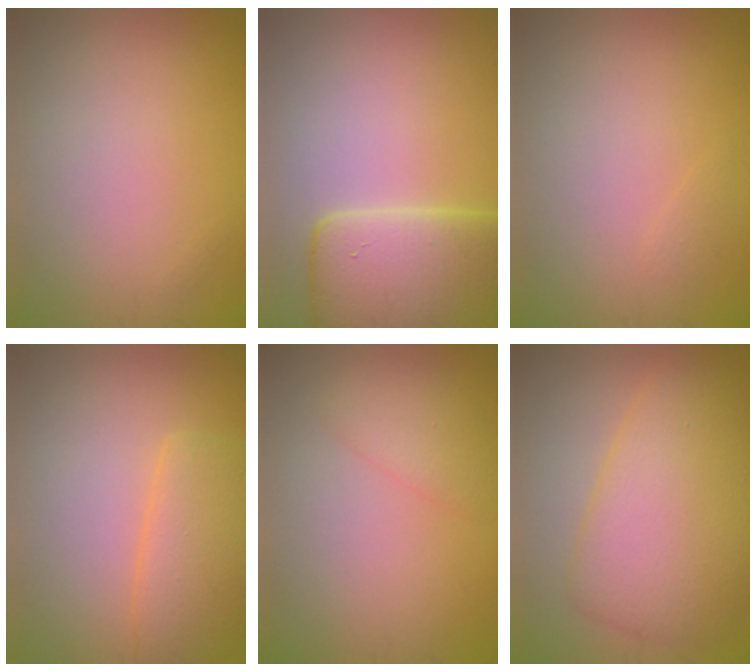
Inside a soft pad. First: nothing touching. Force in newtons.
{"total": 9.0, "press": 8.9, "slide": 0.6}
{"total": 0.5, "press": 0.5, "slide": 0.1}
{"total": 4.1, "press": 4.1, "slide": 0.2}
{"total": 2.0, "press": 2.0, "slide": 0.2}
{"total": 7.5, "press": 7.5, "slide": 0.1}